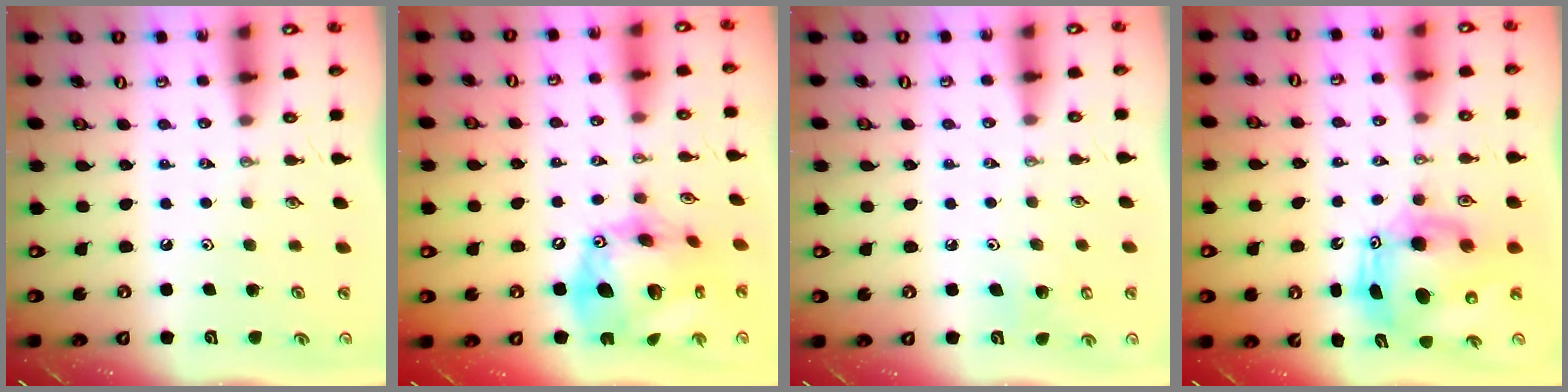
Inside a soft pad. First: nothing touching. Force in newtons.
{"total": 22.3, "press": 22.2, "slide": 2.4}
{"total": 6.8, "press": 6.7, "slide": 0.8}
{"total": 10.9, "press": 10.8, "slide": 2.0}